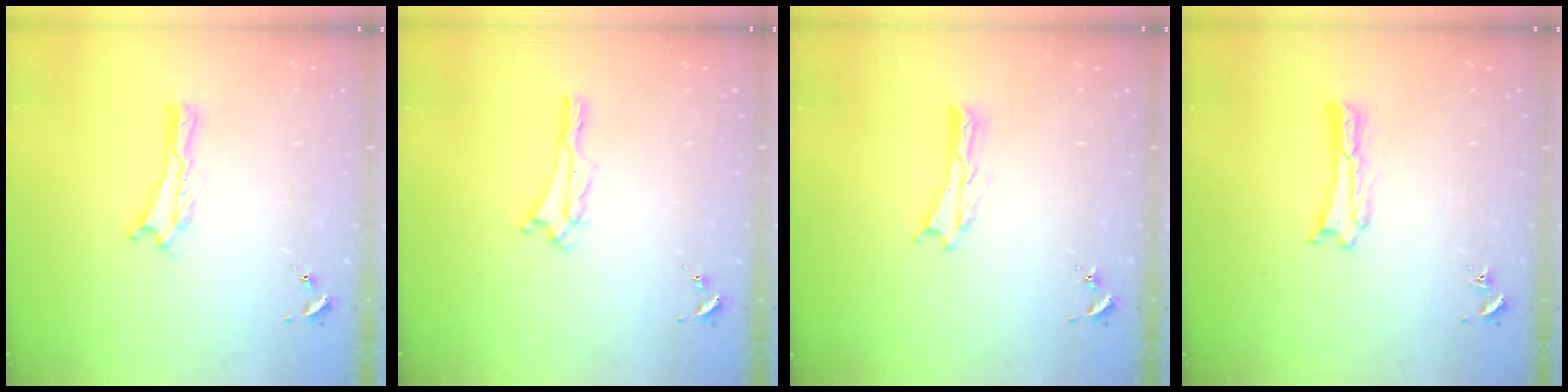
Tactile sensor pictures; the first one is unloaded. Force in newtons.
{"total": 1.0, "press": 1.0, "slide": 0.1}
{"total": 0.0}
{"total": 0.8, "press": 0.8, "slide": 0.0}